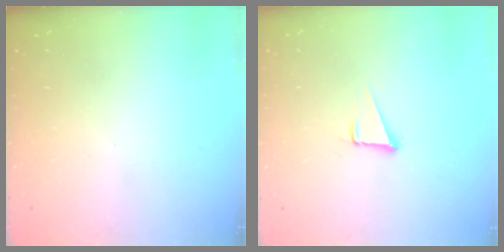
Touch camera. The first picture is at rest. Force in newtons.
{"total": 3.4, "press": 2.5, "slide": 2.2}